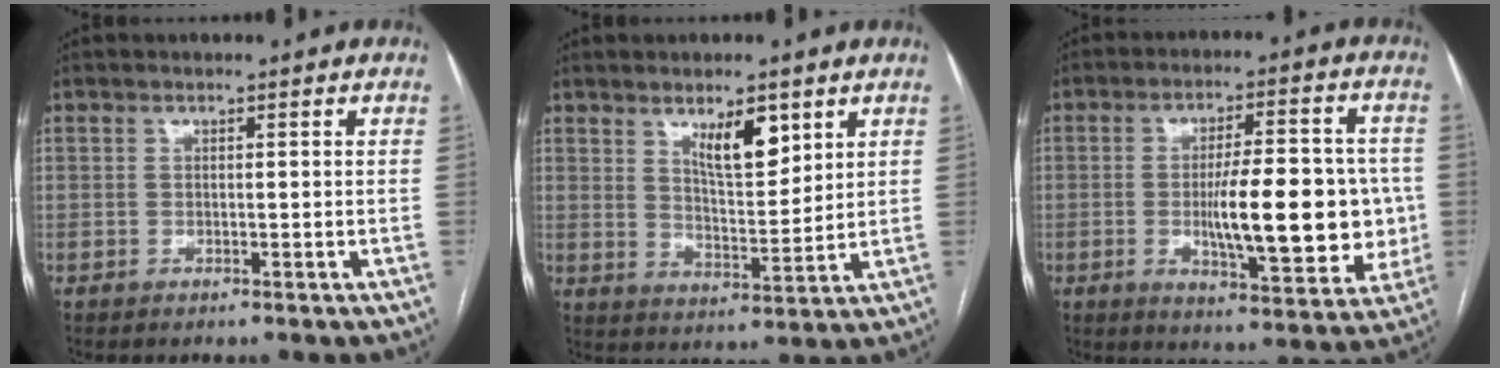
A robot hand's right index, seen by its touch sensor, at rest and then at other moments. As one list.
[{"total": 7.3, "force": [4.2, 2.2, 5.5], "torque": [-0.097, -0.007, 0.076]}, {"total": 16.5, "force": [-1.4, 4.6, 15.8], "torque": [-0.229, 0.008, -0.014]}]